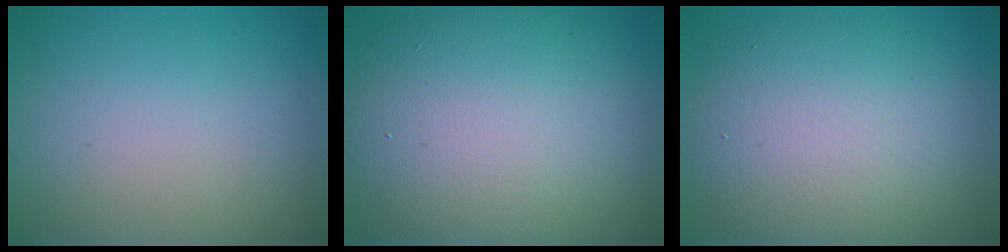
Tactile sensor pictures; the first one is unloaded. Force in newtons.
{"total": 13.9, "press": 13.9, "slide": 1.0}
{"total": 9.3, "press": 9.3, "slide": 0.5}